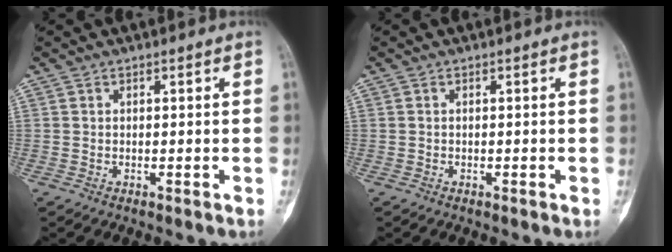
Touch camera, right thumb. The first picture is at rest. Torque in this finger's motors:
{"motor_torque": [0.26, 0.03, -0.15, -0.01, -0.03]}